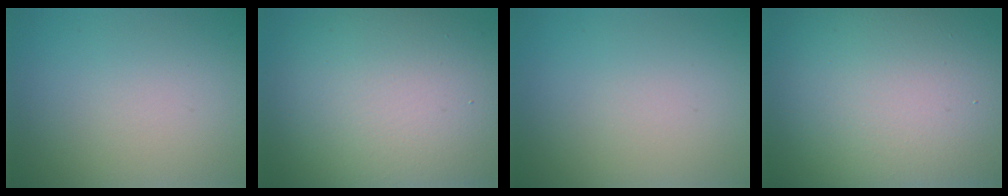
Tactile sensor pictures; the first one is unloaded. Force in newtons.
{"total": 15.5, "press": 15.4, "slide": 1.2}
{"total": 0.0}
{"total": 20.2, "press": 20.1, "slide": 1.4}